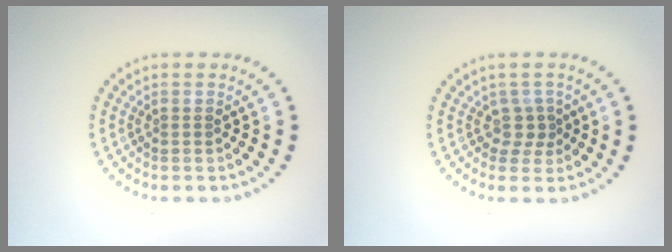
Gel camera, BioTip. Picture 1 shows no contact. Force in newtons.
{"total": 1.7, "press": 1.1, "slide": 1.3}